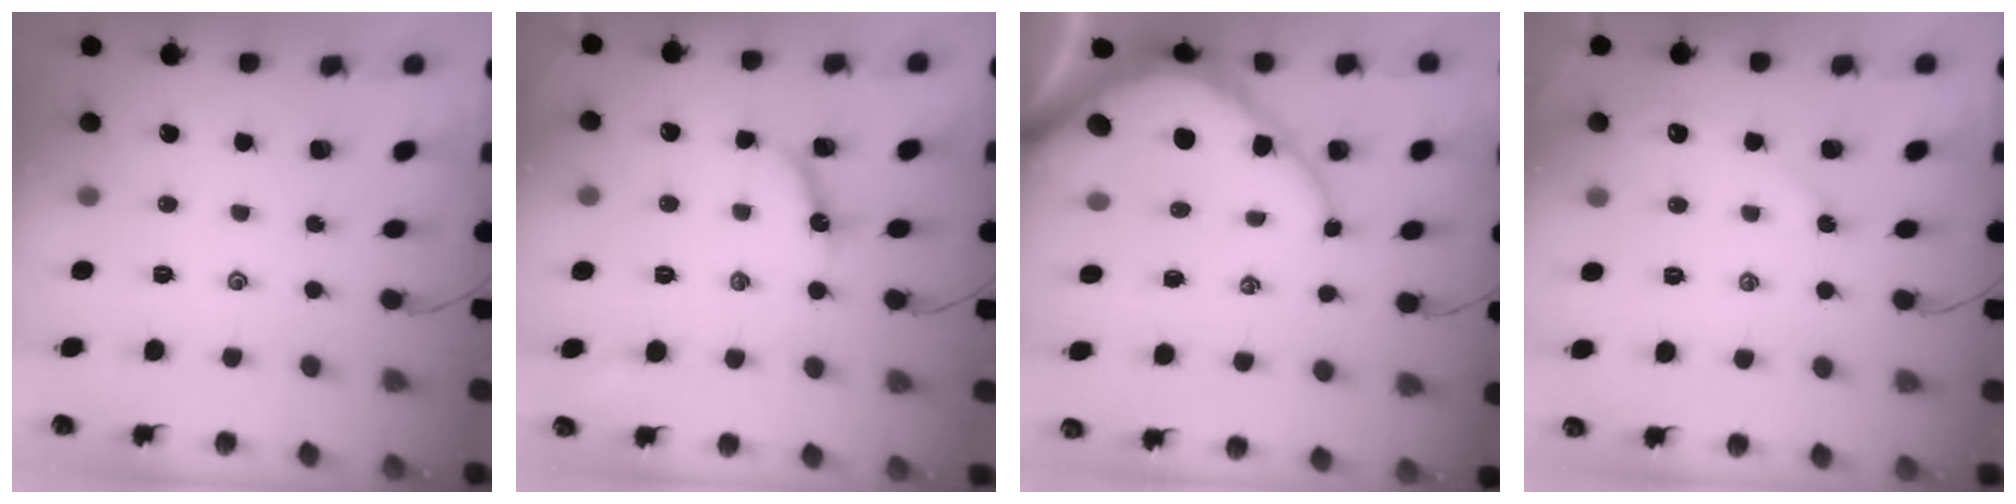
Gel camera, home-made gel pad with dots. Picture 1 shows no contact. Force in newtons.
{"total": 8.3, "press": 8.2, "slide": 0.7}
{"total": 12.6, "press": 12.6, "slide": 1.3}
{"total": 2.9, "press": 2.9, "slide": 0.5}